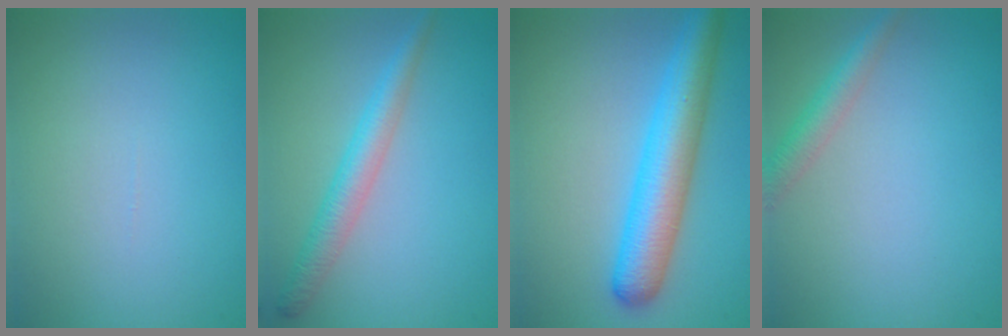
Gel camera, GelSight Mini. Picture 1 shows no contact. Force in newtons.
{"total": 3.0, "press": 3.0, "slide": 0.0}
{"total": 6.3, "press": 6.3, "slide": 0.2}
{"total": 2.4, "press": 2.4, "slide": 0.1}